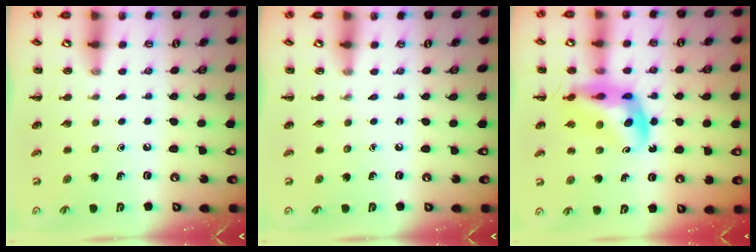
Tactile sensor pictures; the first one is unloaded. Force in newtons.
{"total": 0.0}
{"total": 12.4, "press": 11.9, "slide": 3.4}